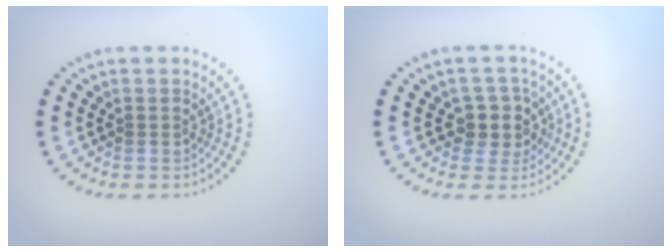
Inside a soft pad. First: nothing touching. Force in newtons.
{"total": 2.8, "press": 2.4, "slide": 1.4}